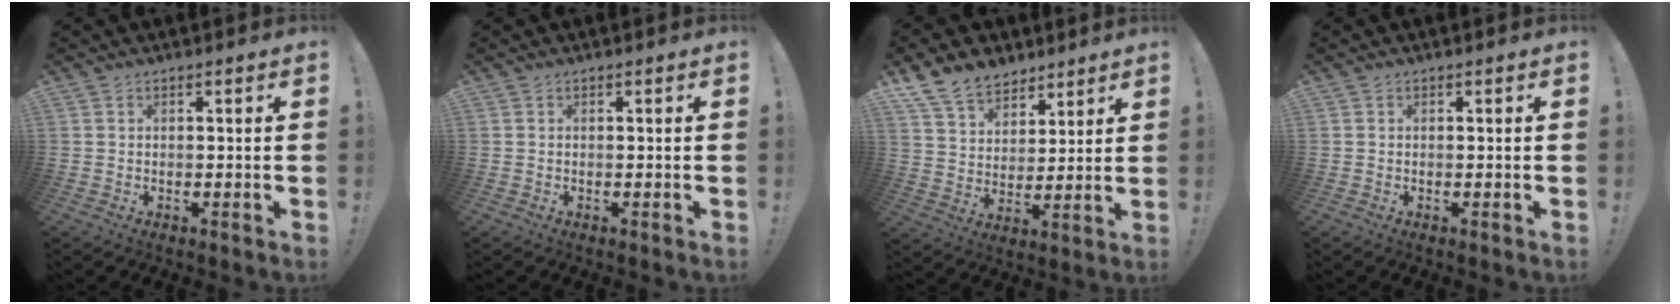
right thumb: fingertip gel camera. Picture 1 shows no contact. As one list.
[{"total": 0.0}, {"total": 12.5, "force": [9.4, 7.7, 3.2], "torque": [-0.072, -0.064, 0.187]}, {"total": 0.0}]